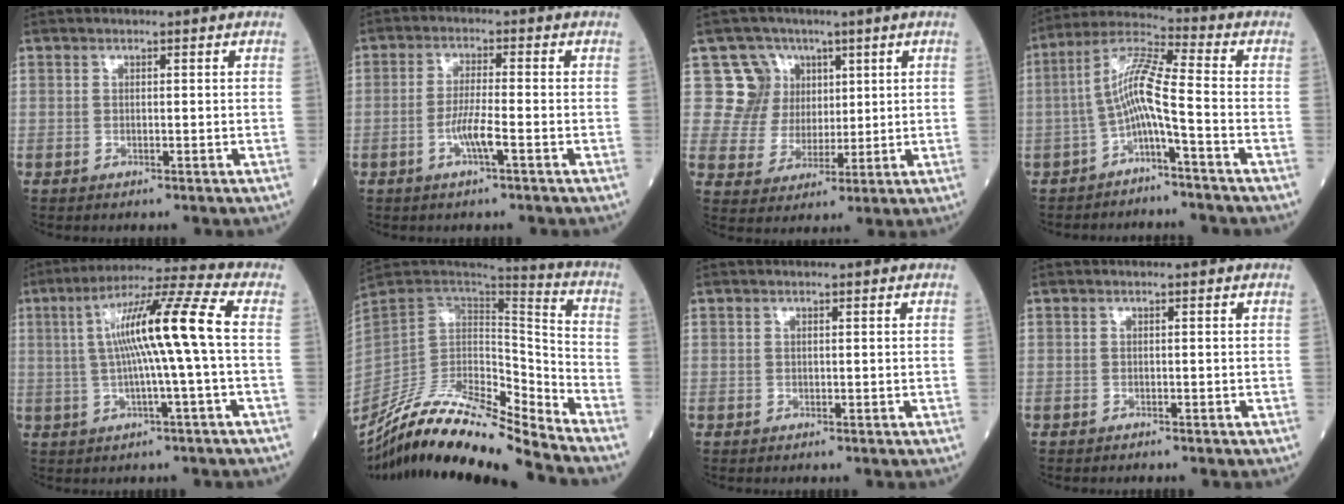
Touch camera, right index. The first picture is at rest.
{"total": 4.3, "force": [-1.7, -0.1, 3.9], "torque": [-0.078, -0.004, -0.036]}
{"total": 7.9, "force": [3.2, 7.2, -0.6], "torque": [0.022, 0.016, 0.059]}
{"total": 8.2, "force": [-2.7, -0.1, 7.7], "torque": [-0.152, 0.025, -0.056]}
{"total": 12.1, "force": [0.6, -1.0, 12.1], "torque": [-0.209, 0.022, 0.008]}
{"total": 20.4, "force": [-18.4, 1.8, 8.5], "torque": [-0.164, 0.016, -0.331]}
{"total": 0.0}
{"total": 1.2, "force": [-1.1, 0.3, 0.4], "torque": [-0.012, -0.002, -0.013]}